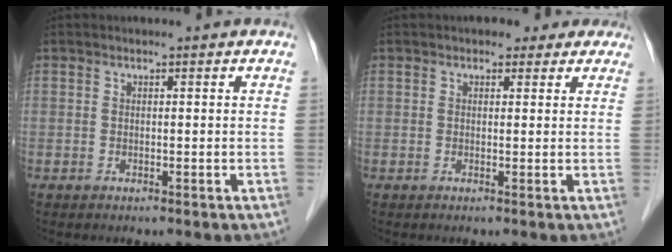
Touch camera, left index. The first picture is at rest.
{"total": 3.1, "force": [2.2, 2.1, 1.0], "torque": [-0.001, 0.012, 0.019]}